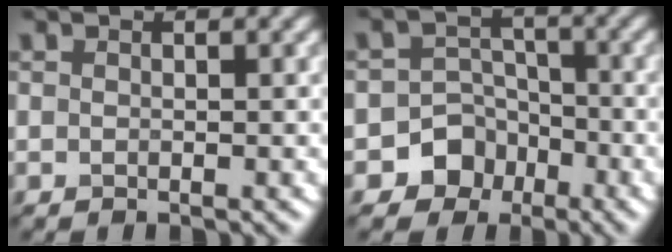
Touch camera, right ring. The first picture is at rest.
{"total": 5.8, "force": [-3.1, 4.8, 0.6], "torque": [0.023, -0.003, -0.074]}